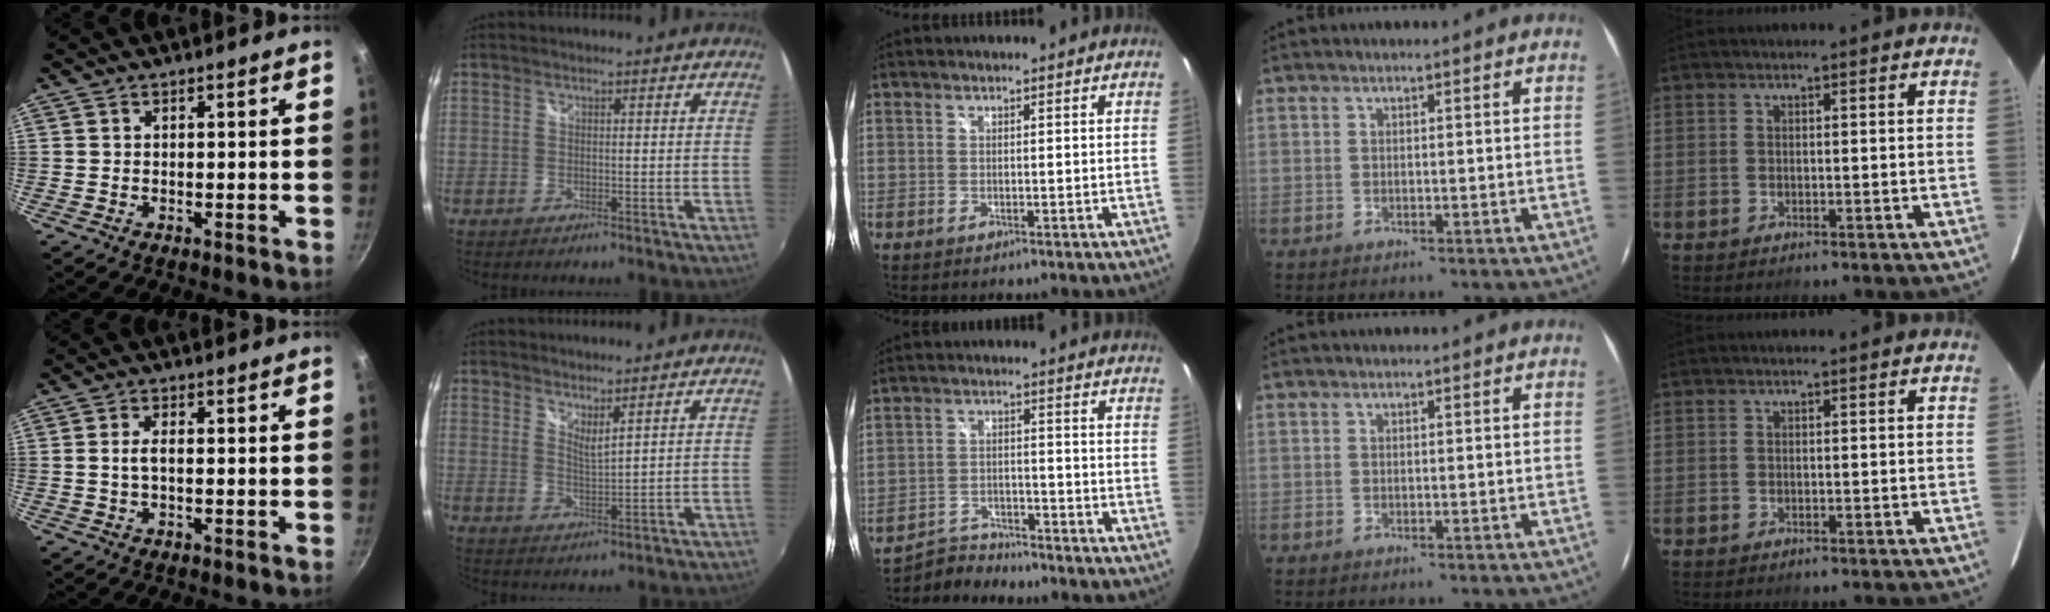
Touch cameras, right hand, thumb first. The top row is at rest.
{"thumb": {"total": 1.3, "force": [-0.1, 0.9, 1.0], "torque": [-0.020, 0.004, -0.003]}, "index": {"total": 3.4, "force": [3.0, 0.1, 1.7], "torque": [-0.029, -0.007, 0.046]}, "middle": {"total": 6.6, "force": [-6.3, 1.7, 0.8], "torque": [-0.033, 0.006, -0.108]}}